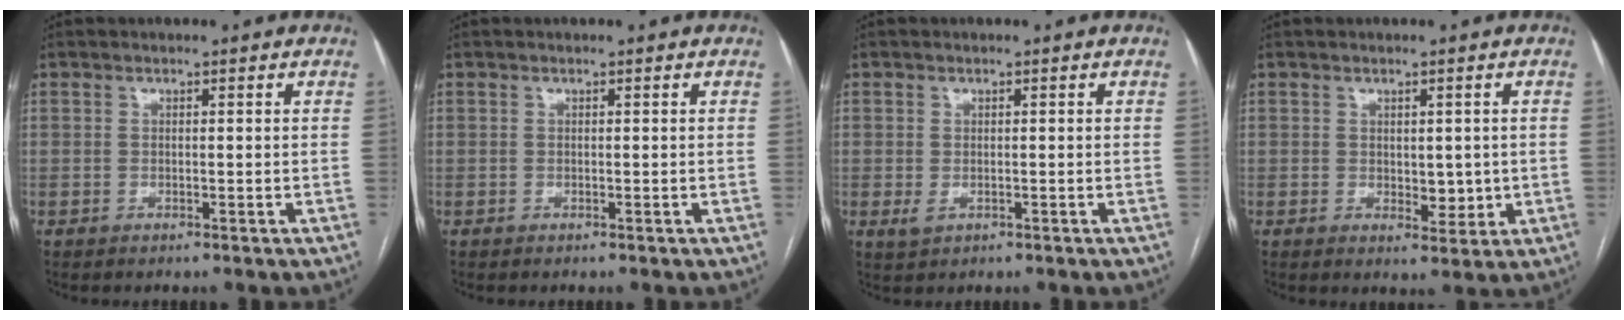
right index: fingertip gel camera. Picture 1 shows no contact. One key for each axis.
{"total": 0.0}
{"total": 1.7, "fx": -0.3, "fy": 1.3, "fz": 1.0, "tx": -0.016, "ty": -0.001, "tz": 0.001}
{"total": 3.6, "fx": 0.0, "fy": 2.1, "fz": 2.9, "tx": -0.035, "ty": -0.004, "tz": 0.011}